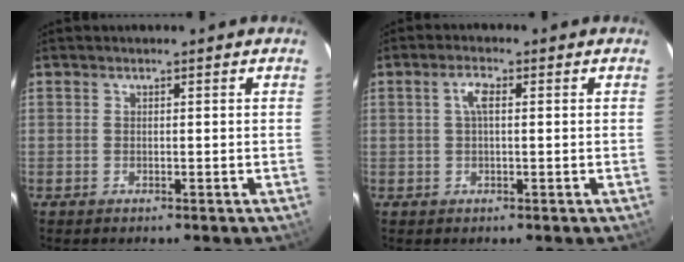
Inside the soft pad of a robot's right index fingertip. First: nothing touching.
{"total": 2.7, "force": [0.5, 0.9, 2.5], "torque": [-0.052, 0.009, 0.009]}